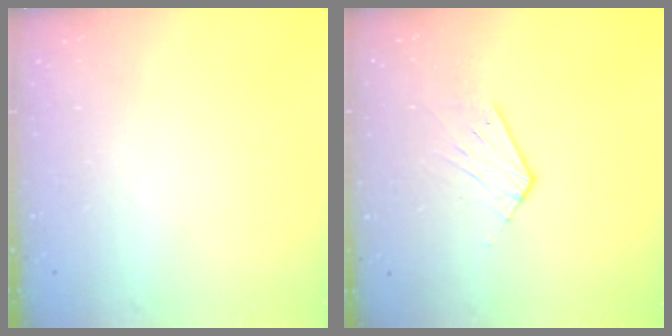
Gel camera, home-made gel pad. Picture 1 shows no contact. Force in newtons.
{"total": 4.5, "press": 4.5, "slide": 0.3}